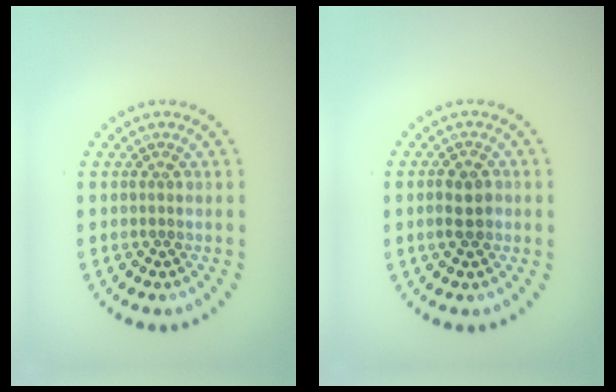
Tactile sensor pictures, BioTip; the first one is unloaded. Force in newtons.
{"total": 2.3, "press": 2.3, "slide": 0.4}